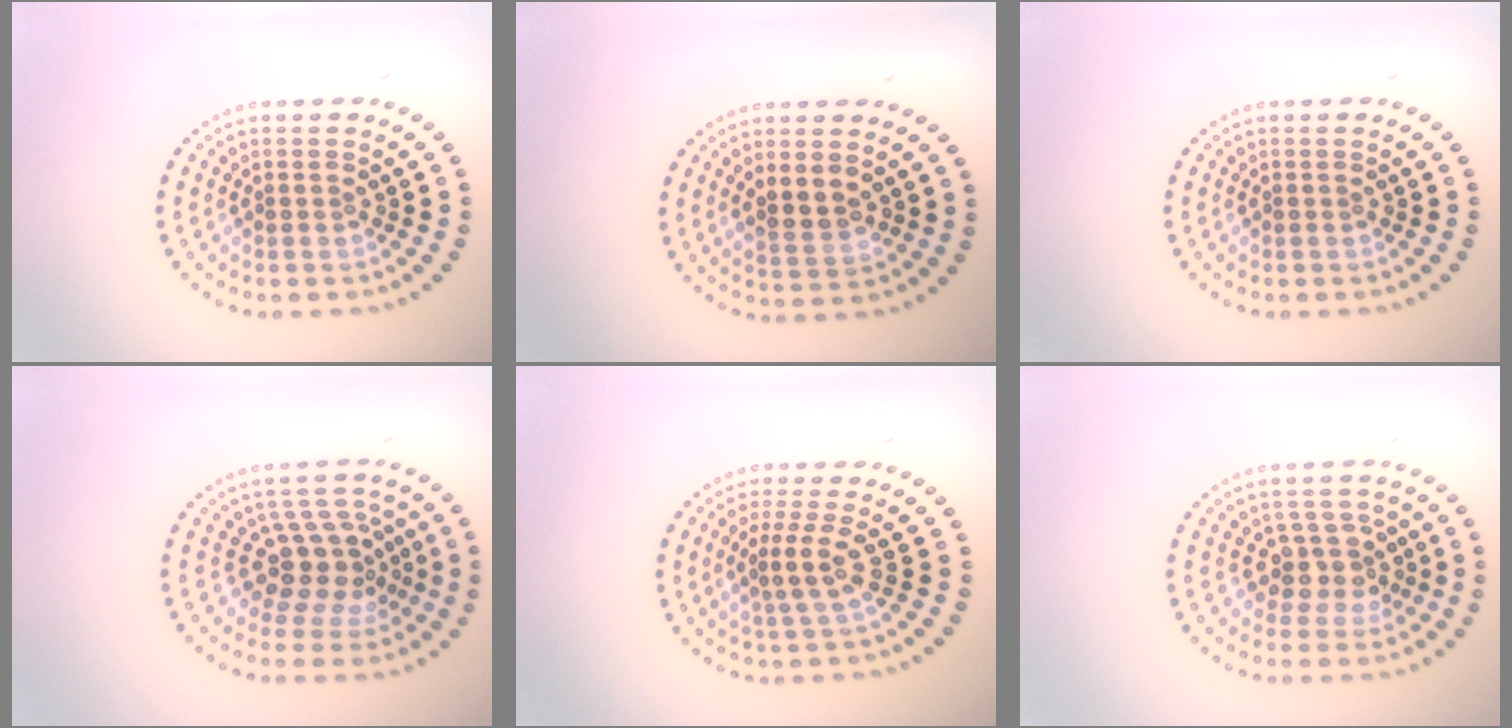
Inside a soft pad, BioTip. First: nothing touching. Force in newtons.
{"total": 2.4, "press": 2.4, "slide": 0.7}
{"total": 0.0}
{"total": 3.9, "press": 3.2, "slide": 2.3}
{"total": 2.5, "press": 1.7, "slide": 1.8}
{"total": 3.1, "press": 2.4, "slide": 1.9}